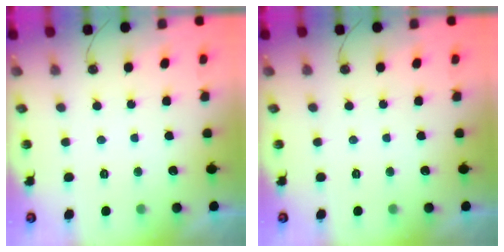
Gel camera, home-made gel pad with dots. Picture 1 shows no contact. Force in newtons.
{"total": 0.0}